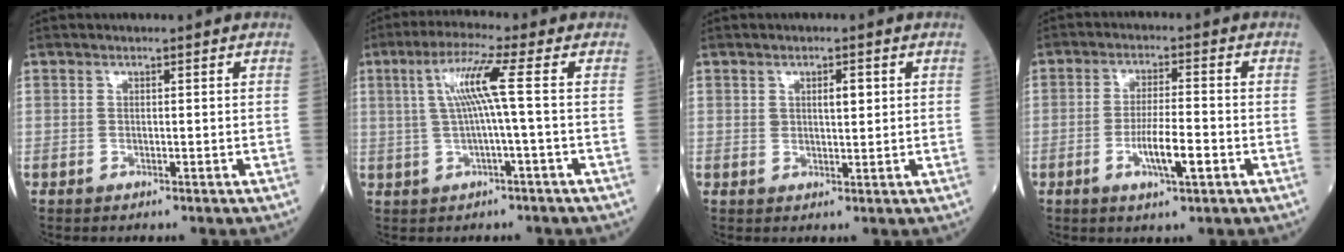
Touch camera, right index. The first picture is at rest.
{"total": 6.7, "force": [0.7, -1.1, 6.6], "torque": [-0.126, 0.017, 0.020]}
{"total": 2.6, "force": [0.9, 1.0, 2.3], "torque": [-0.035, 0.001, 0.014]}
{"total": 6.4, "force": [-2.3, 0.9, 6.0], "torque": [-0.109, -0.004, -0.040]}